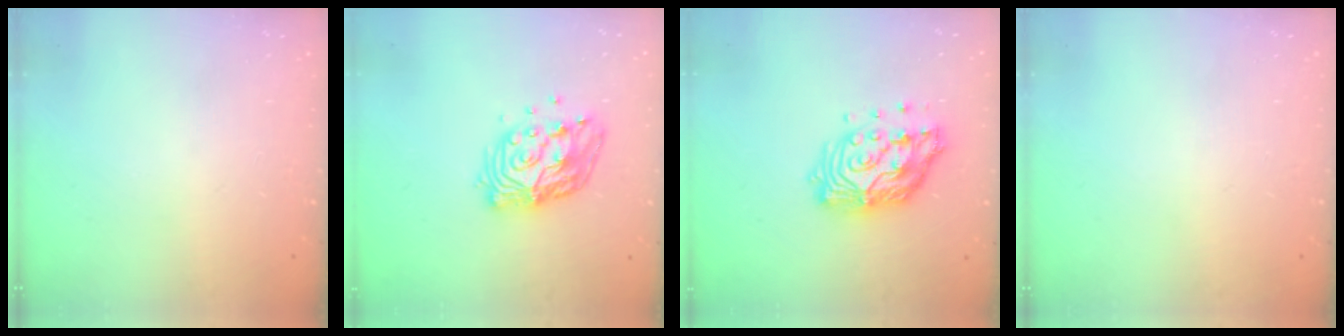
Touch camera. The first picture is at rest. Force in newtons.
{"total": 13.7, "press": 13.7, "slide": 1.2}
{"total": 14.5, "press": 14.4, "slide": 1.2}
{"total": 0.0}